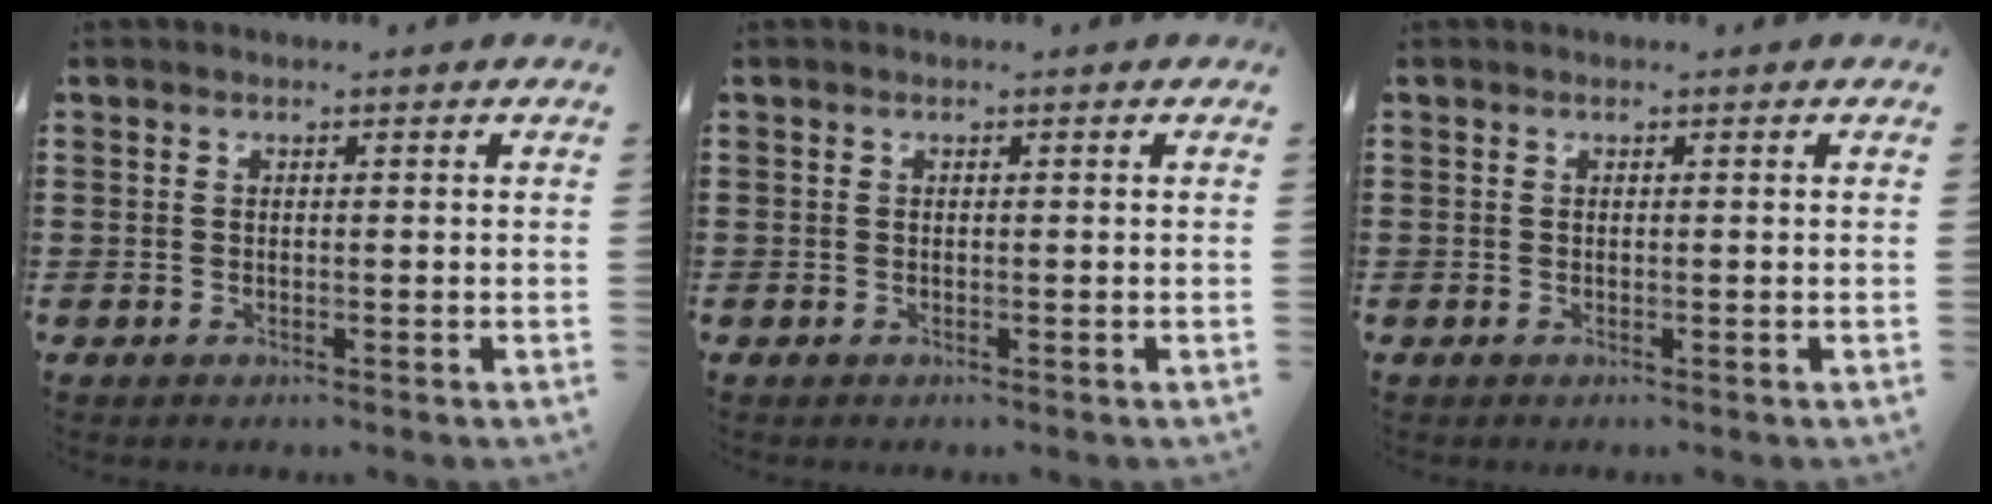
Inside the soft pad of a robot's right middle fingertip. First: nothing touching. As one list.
[{"total": 0.0}, {"total": 0.0}]